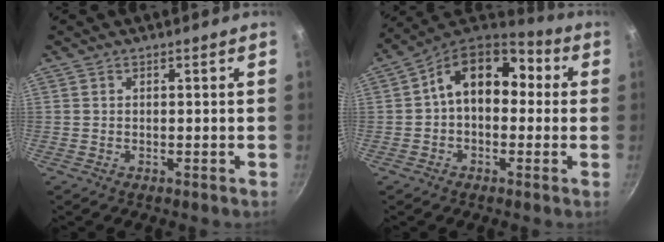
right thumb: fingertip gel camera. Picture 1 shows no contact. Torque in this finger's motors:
{"motor_torque": [0.64, 2.88, 1.34, -0.39, 0.17]}